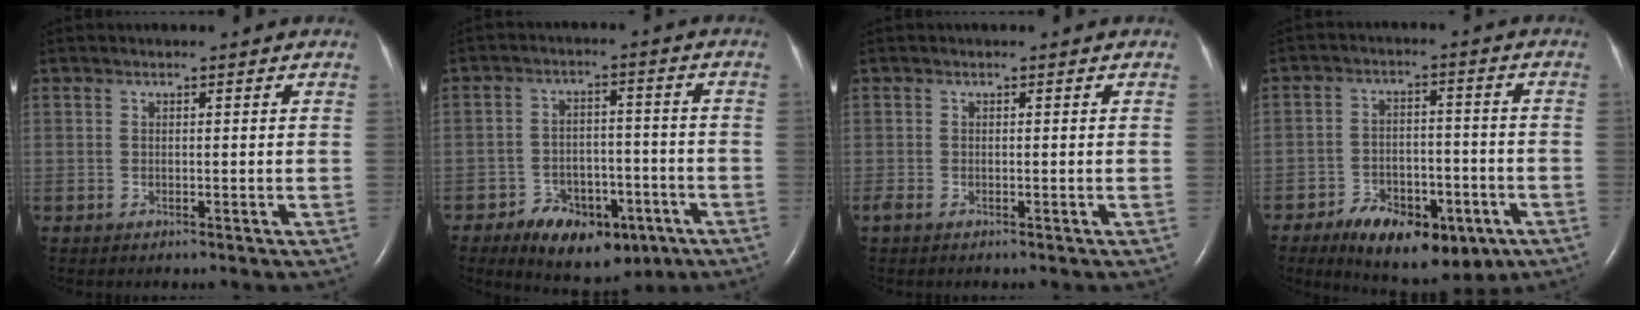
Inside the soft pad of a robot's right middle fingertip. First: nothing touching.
{"total": 11.0, "force": [-6.2, 6.4, 6.5], "torque": [-0.094, 0.013, -0.086]}
{"total": 0.7, "force": [-0.5, 0.2, 0.4], "torque": [-0.015, -0.003, -0.009]}
{"total": 15.6, "force": [-9.2, 7.1, 10.3], "torque": [-0.146, 0.004, -0.134]}